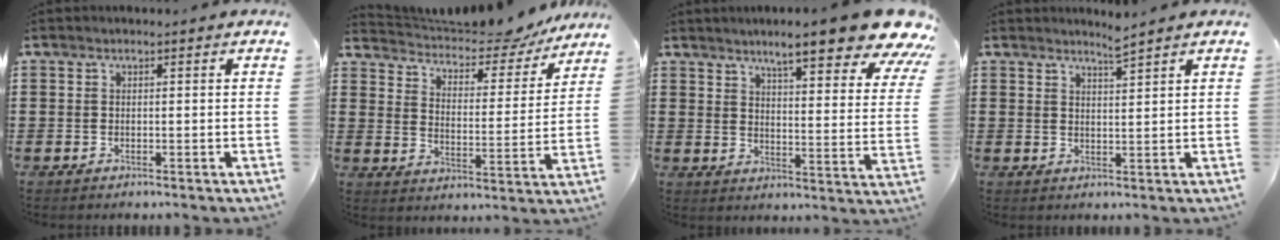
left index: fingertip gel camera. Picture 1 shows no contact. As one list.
[{"total": 5.2, "force": [4.9, 1.3, 1.1], "torque": [-0.041, -0.034, 0.079]}, {"total": 10.5, "force": [8.1, 0.9, 6.7], "torque": [-0.114, -0.049, 0.128]}, {"total": 2.7, "force": [2.5, -0.4, 1.0], "torque": [-0.024, -0.006, 0.046]}]